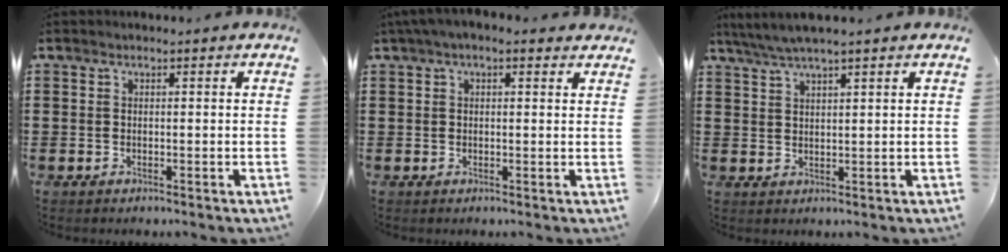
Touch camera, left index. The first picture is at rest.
{"total": 2.4, "force": [1.3, 1.1, 1.8], "torque": [-0.038, 0.007, 0.022]}
{"total": 3.6, "force": [2.9, -0.2, 2.0], "torque": [-0.045, -0.004, 0.054]}